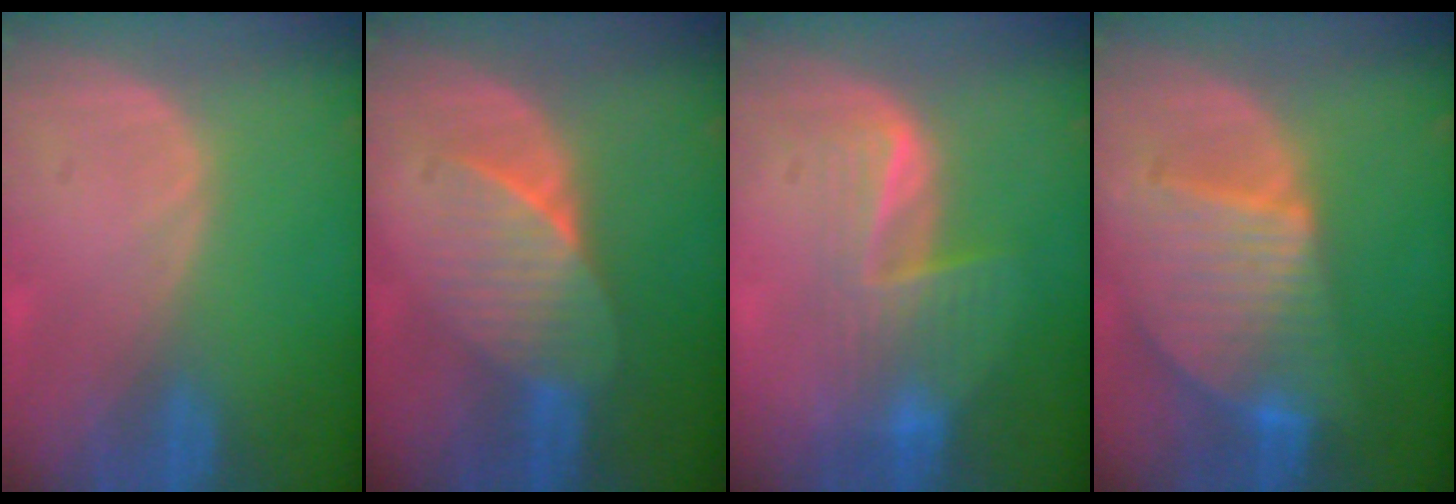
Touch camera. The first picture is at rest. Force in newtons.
{"total": 6.7, "press": 6.3, "slide": 2.4}
{"total": 6.5, "press": 6.2, "slide": 1.9}
{"total": 9.5, "press": 8.2, "slide": 4.8}